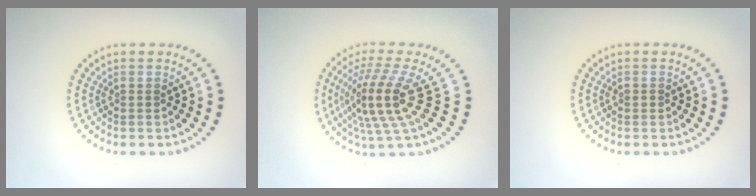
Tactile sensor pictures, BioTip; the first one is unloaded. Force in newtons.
{"total": 5.1, "press": 3.8, "slide": 3.4}
{"total": 0.6, "press": 0.6, "slide": 0.0}